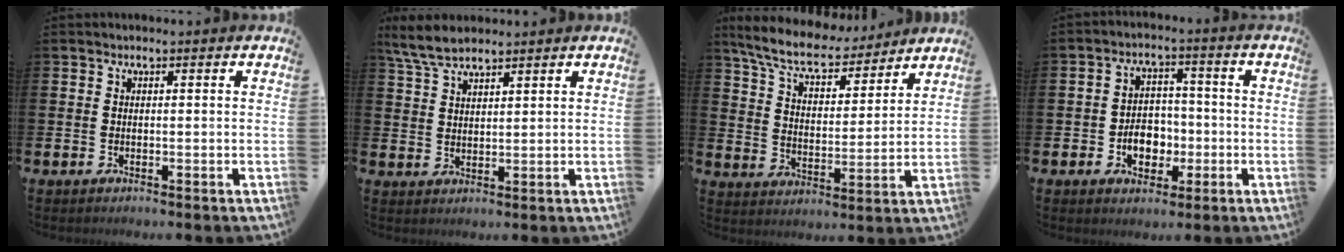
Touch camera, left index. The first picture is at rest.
{"total": 5.4, "force": [4.7, 1.2, 2.2], "torque": [-0.063, -0.009, 0.089]}
{"total": 8.5, "force": [7.7, 1.9, 3.0], "torque": [-0.091, -0.046, 0.136]}
{"total": 5.1, "force": [-1.6, 3.9, 2.9], "torque": [-0.043, 0.004, -0.036]}